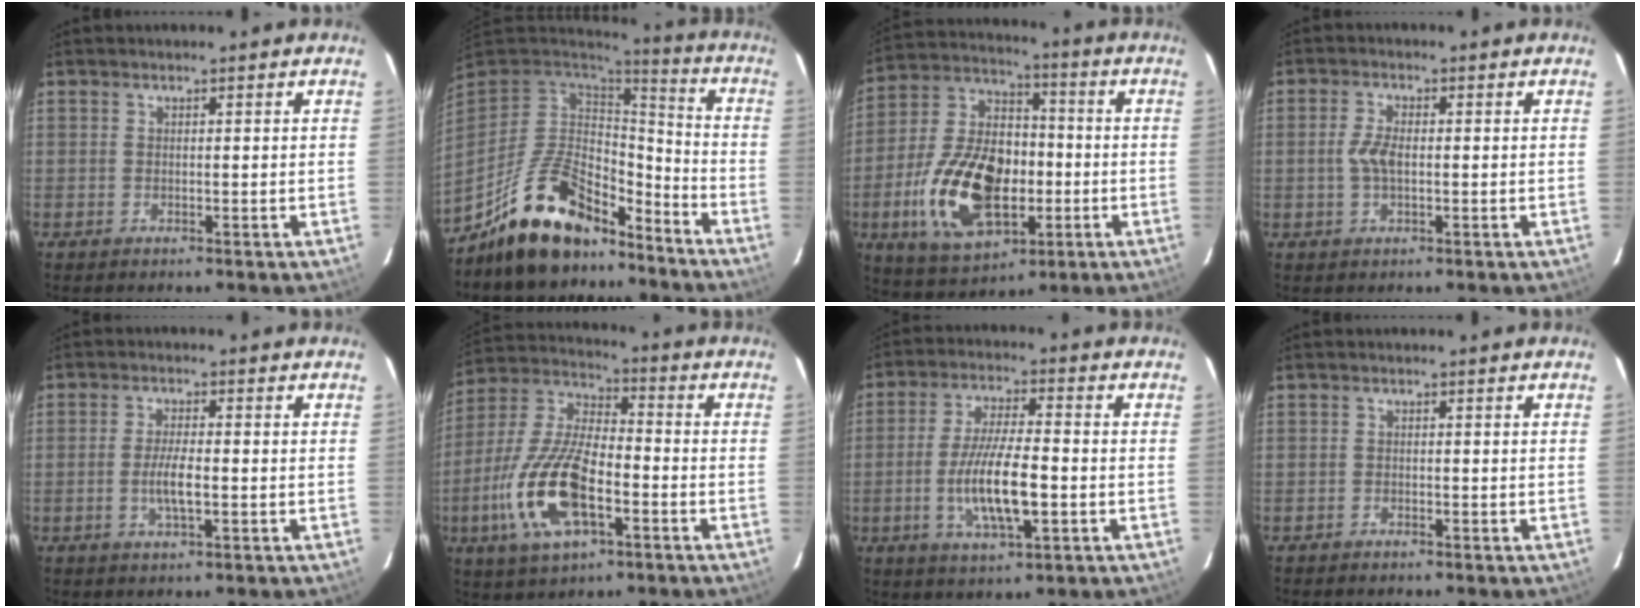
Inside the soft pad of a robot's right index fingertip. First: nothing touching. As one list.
[{"total": 17.4, "force": [-12.4, 7.9, 9.2], "torque": [-0.196, 0.009, -0.201]}, {"total": 20.5, "force": [-5.2, 12.2, 15.6], "torque": [-0.330, 0.009, -0.077]}, {"total": 3.5, "force": [-0.5, 1.6, 3.1], "torque": [-0.070, 0.003, -0.008]}, {"total": 2.9, "force": [-0.8, 0.6, 2.7], "torque": [-0.054, -0.004, -0.013]}, {"total": 18.0, "force": [-6.2, 7.6, 15.0], "torque": [-0.328, -0.009, -0.118]}, {"total": 11.5, "force": [-2.8, 2.8, 10.8], "torque": [-0.211, -0.009, -0.049]}, {"total": 0.9, "force": [-0.9, 0.3, 0.1], "torque": [-0.009, 0.003, -0.016]}]